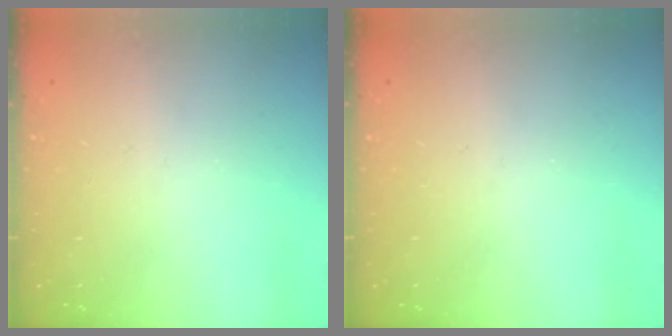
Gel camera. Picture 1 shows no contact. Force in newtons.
{"total": 0.0}